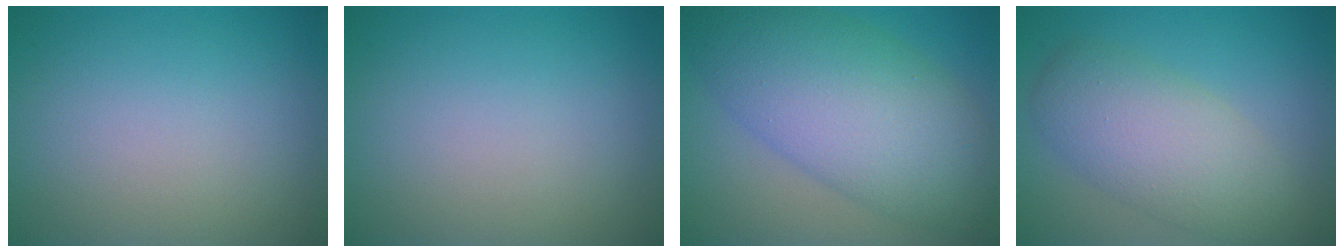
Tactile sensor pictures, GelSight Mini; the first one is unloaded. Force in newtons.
{"total": 0.0}
{"total": 10.3, "press": 10.3, "slide": 0.1}
{"total": 5.9, "press": 5.9, "slide": 0.4}